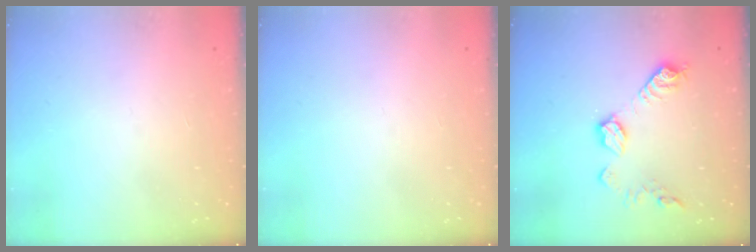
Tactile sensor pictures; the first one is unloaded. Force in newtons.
{"total": 0.0}
{"total": 11.4, "press": 11.4, "slide": 0.4}